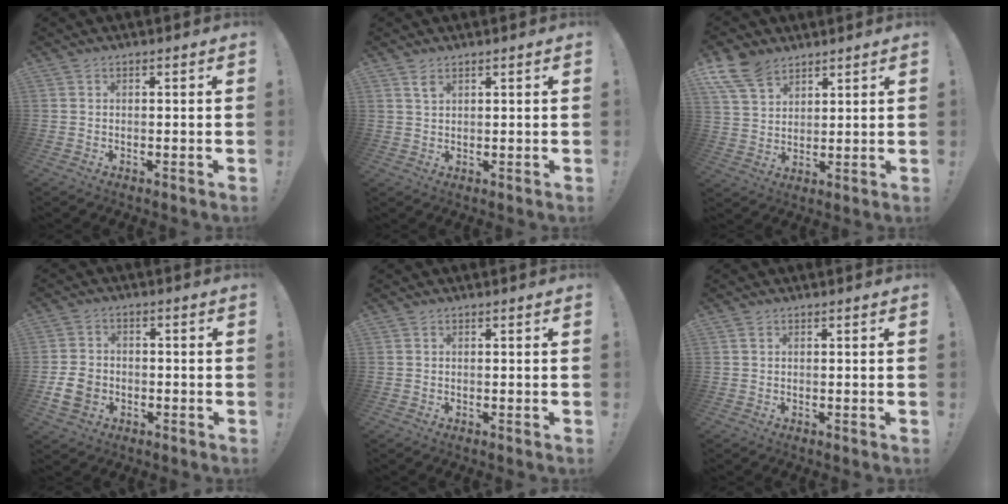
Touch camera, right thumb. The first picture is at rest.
{"total": 2.5, "force": [1.6, 1.2, 1.5], "torque": [-0.024, -0.006, 0.028]}
{"total": 10.2, "force": [7.2, 5.9, 4.3], "torque": [-0.091, -0.033, 0.143]}
{"total": 8.2, "force": [-2.3, 6.7, 4.3], "torque": [-0.083, 0.013, -0.041]}
{"total": 0.0}
{"total": 0.7, "force": [0.4, 0.4, 0.5], "torque": [-0.009, 0.000, 0.007]}